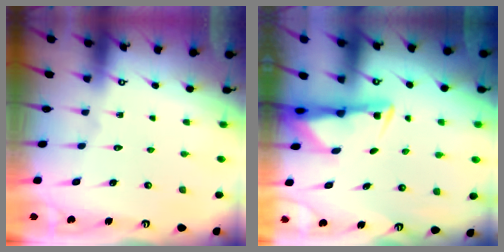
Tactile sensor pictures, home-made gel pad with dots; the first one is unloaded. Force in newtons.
{"total": 3.0, "press": 3.0, "slide": 0.6}